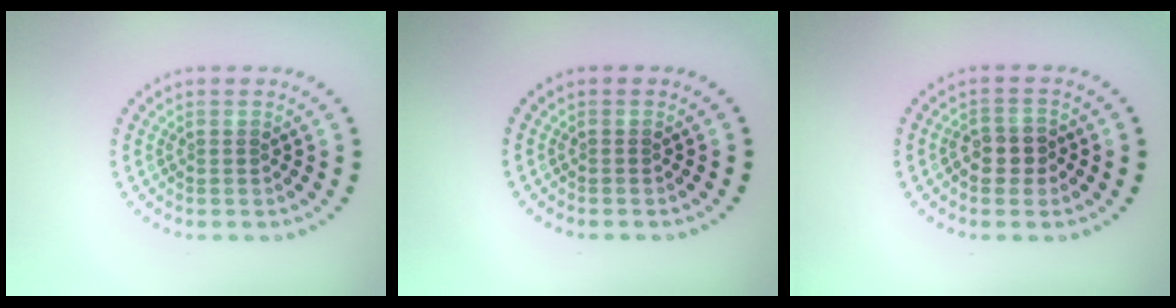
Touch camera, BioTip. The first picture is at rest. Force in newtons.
{"total": 0.0}
{"total": 2.4, "press": 2.3, "slide": 0.7}